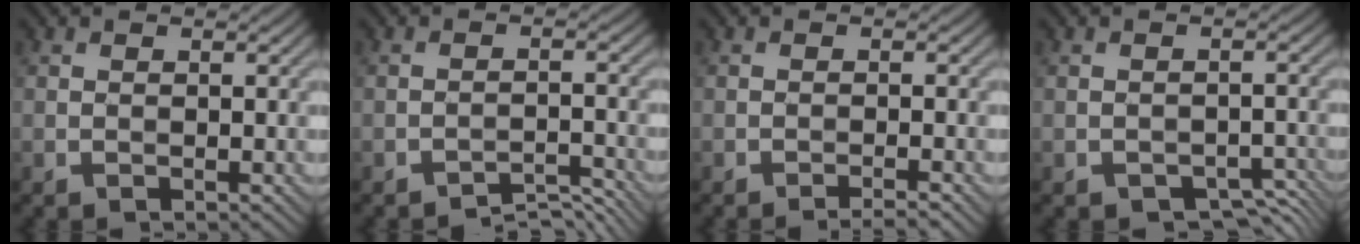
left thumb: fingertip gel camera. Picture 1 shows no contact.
{"total": 3.1, "force": [-3.1, -0.4, 0.0], "torque": [0.008, 0.010, -0.053]}
{"total": 1.3, "force": [-1.1, -0.5, 0.5], "torque": [-0.015, 0.005, -0.025]}
{"total": 2.5, "force": [-2.0, 1.1, 1.0], "torque": [-0.018, -0.005, -0.025]}